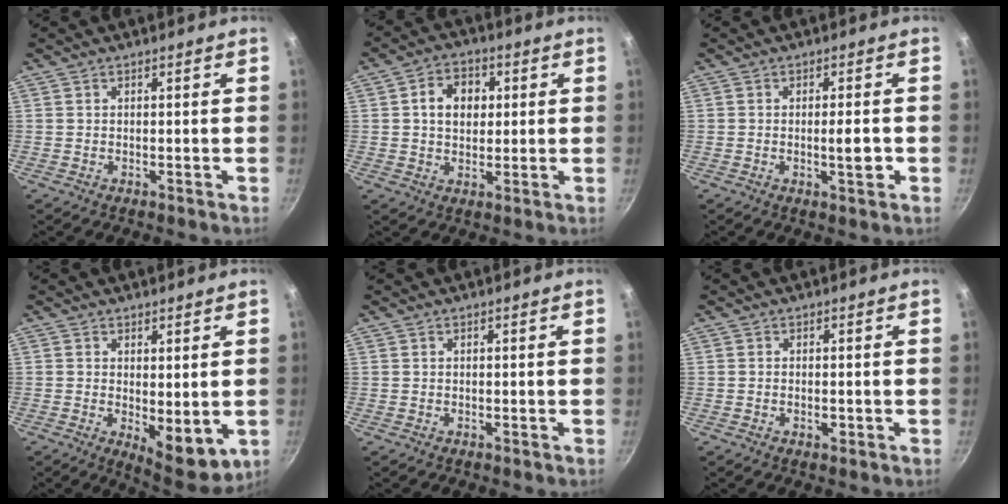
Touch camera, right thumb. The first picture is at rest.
{"total": 7.7, "force": [1.4, 5.9, 4.9], "torque": [-0.057, 0.008, 0.017]}
{"total": 4.2, "force": [-0.8, 0.9, 4.0], "torque": [-0.053, 0.004, -0.012]}
{"total": 8.3, "force": [-0.2, 3.8, 7.4], "torque": [-0.088, -0.021, 0.007]}
{"total": 0.0}
{"total": 1.4, "force": [-0.4, 0.7, 1.1], "torque": [-0.018, 0.001, -0.008]}